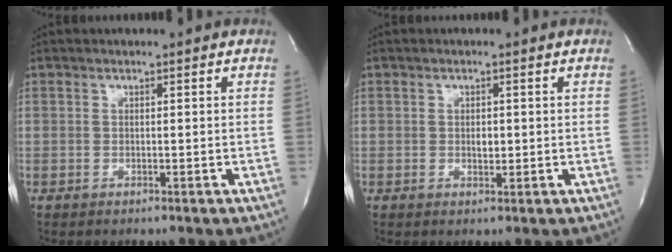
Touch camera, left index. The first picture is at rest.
{"total": 1.5, "force": [0.1, 0.9, 1.2], "torque": [-0.020, -0.001, 0.002]}